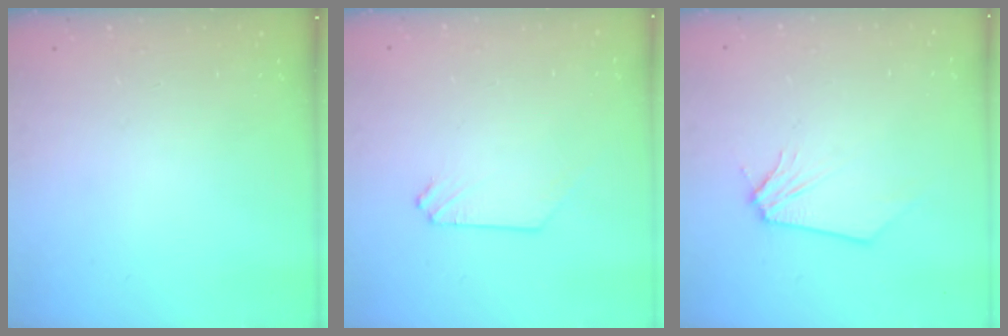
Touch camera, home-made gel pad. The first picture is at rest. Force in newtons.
{"total": 0.0}
{"total": 0.0}